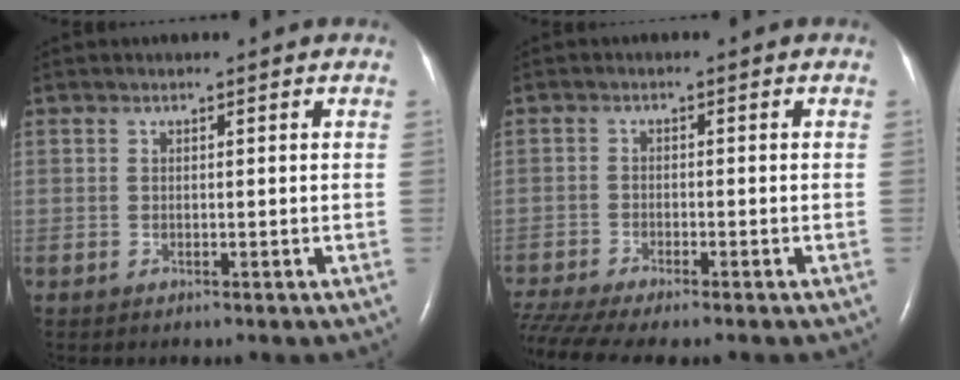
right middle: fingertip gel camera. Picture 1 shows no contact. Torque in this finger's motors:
{"motor_torque": [1.02, -1.12, 0.23, 0.09]}